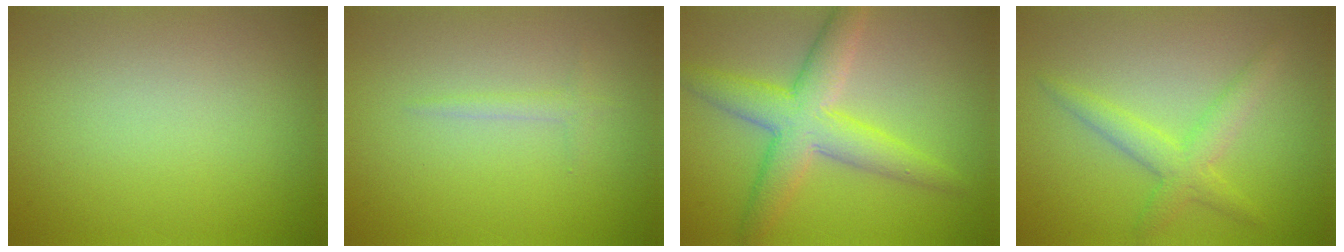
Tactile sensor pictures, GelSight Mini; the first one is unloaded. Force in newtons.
{"total": 0.8, "press": 0.8, "slide": 0.1}
{"total": 5.9, "press": 5.9, "slide": 0.1}
{"total": 3.0, "press": 3.0, "slide": 0.0}